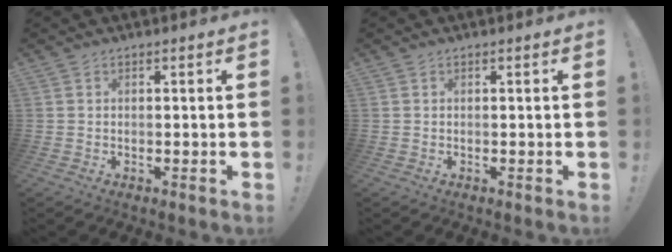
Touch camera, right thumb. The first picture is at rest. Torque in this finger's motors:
{"motor_torque": [-0.12, 0.12, -0.11, 0.11, 0.05]}